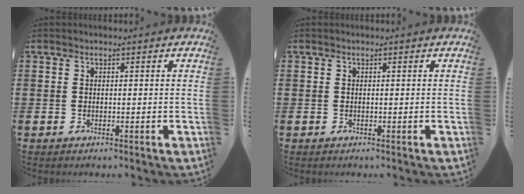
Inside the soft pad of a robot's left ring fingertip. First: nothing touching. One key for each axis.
{"total": 0.0}